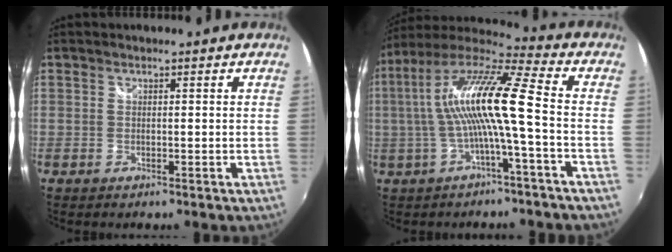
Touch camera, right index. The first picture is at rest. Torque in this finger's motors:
{"motor_torque": [1.68, -0.46, 1.05, 0.21]}